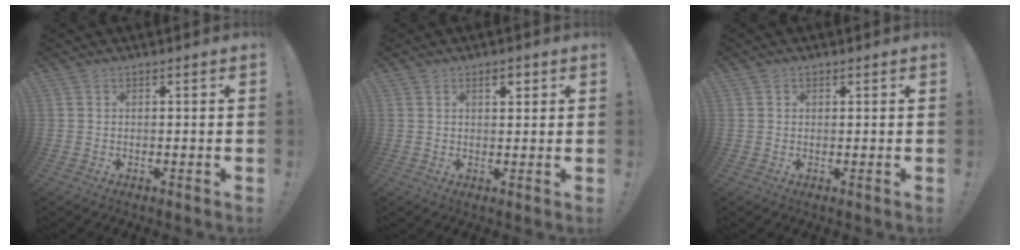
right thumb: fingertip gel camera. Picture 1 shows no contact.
{"total": 2.8, "force": [1.5, 1.3, 2.0], "torque": [-0.020, -0.004, 0.021]}
{"total": 0.9, "force": [0.4, 0.8, -0.1], "torque": [0.008, -0.001, 0.006]}